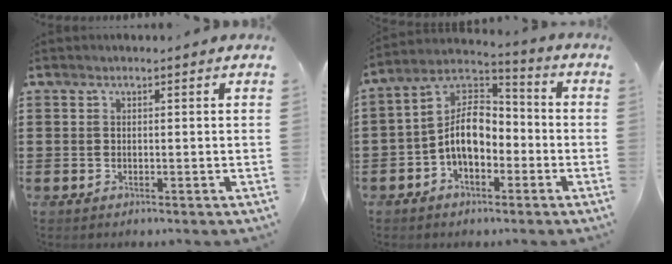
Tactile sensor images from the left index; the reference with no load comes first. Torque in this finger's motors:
{"motor_torque": [1.78, 0.36, 1.05, 0.21]}